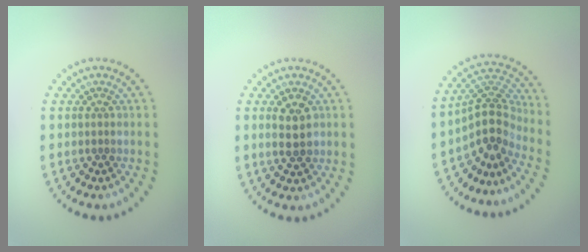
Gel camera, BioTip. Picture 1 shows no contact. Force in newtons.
{"total": 2.6, "press": 2.6, "slide": 0.3}
{"total": 3.9, "press": 3.0, "slide": 2.5}